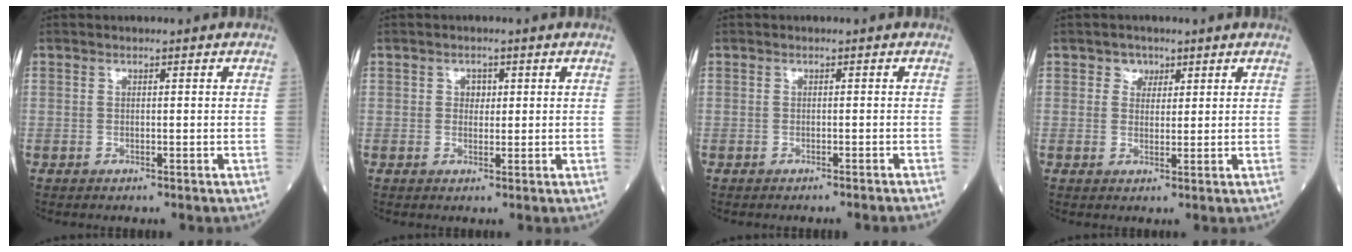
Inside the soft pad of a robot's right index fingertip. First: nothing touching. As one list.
[{"total": 1.6, "force": [0.4, 1.3, 0.9], "torque": [-0.009, 0.000, 0.004]}, {"total": 2.2, "force": [-1.9, -0.5, 0.9], "torque": [-0.011, 0.004, -0.024]}, {"total": 2.3, "force": [1.3, 1.9, 0.5], "torque": [0.000, 0.001, 0.015]}]